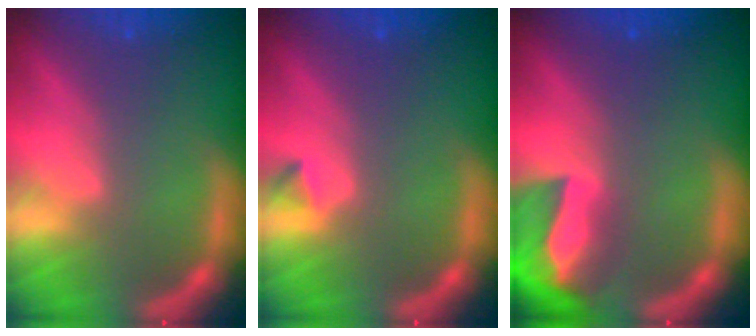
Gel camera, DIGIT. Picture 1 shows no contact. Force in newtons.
{"total": 0.9}
{"total": 10.0}